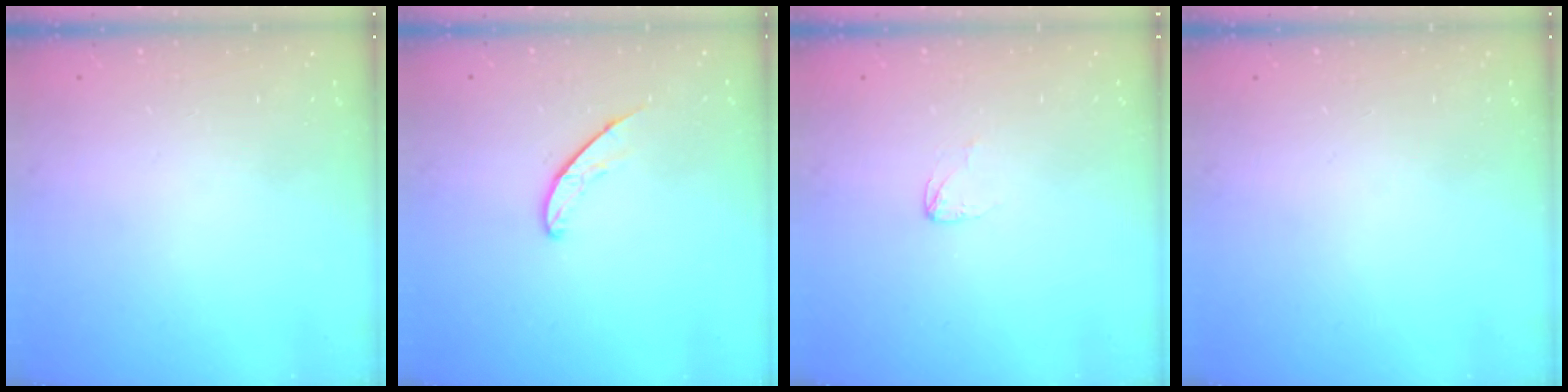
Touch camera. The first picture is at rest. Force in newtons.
{"total": 5.0, "press": 5.0, "slide": 0.4}
{"total": 3.0, "press": 3.0, "slide": 0.1}
{"total": 0.0}